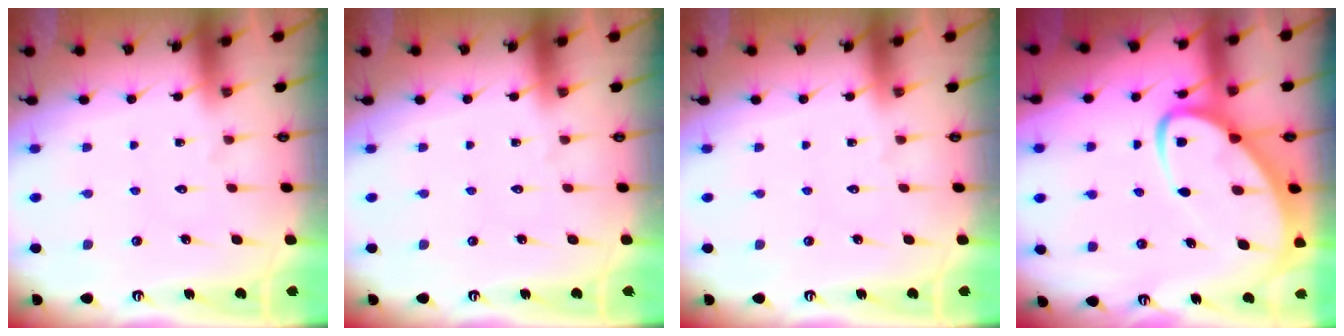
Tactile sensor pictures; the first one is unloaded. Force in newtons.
{"total": 0.0}
{"total": 0.0}
{"total": 10.0, "press": 9.9, "slide": 0.9}